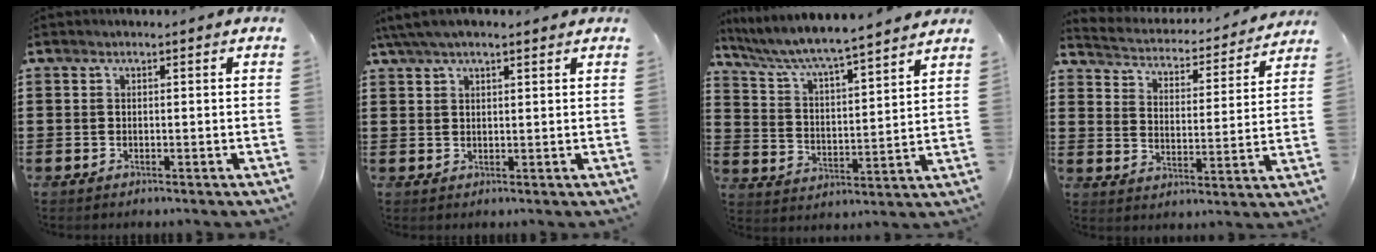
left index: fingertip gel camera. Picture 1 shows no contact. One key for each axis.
{"total": 3.8, "fx": 2.7, "fy": 0.8, "fz": 2.5, "tx": -0.054, "ty": 0.004, "tz": 0.050}
{"total": 5.3, "fx": 5.0, "fy": -0.1, "fz": 1.9, "tx": -0.062, "ty": -0.036, "tz": 0.078}
{"total": 2.9, "fx": 2.9, "fy": 0.2, "fz": 0.1, "tx": -0.024, "ty": -0.032, "tz": 0.040}